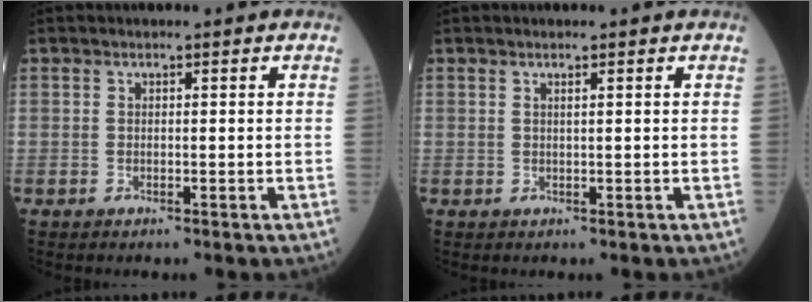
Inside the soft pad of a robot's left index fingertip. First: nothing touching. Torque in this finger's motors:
{"motor_torque": [-0.04, 0.13, -0.11, -0.02]}